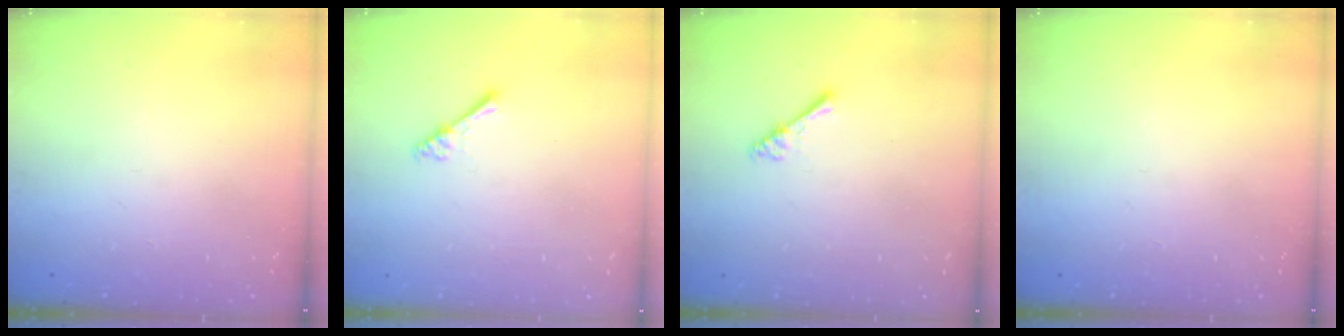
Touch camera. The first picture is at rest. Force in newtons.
{"total": 2.4, "press": 2.4, "slide": 0.4}
{"total": 2.4, "press": 2.4, "slide": 0.4}
{"total": 0.0}